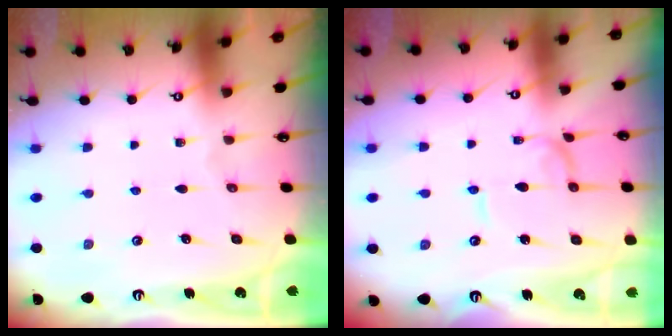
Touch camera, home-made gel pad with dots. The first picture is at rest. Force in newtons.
{"total": 0.6, "press": 0.6, "slide": 0.1}